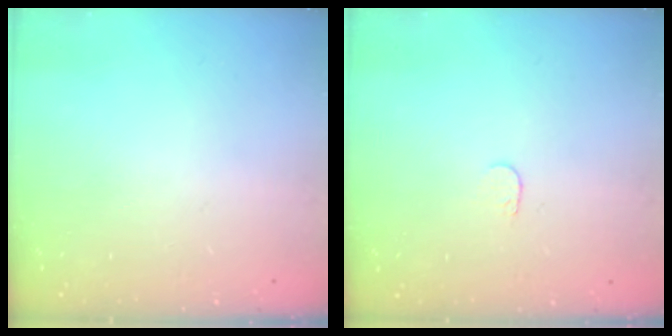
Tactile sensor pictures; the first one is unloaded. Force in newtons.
{"total": 3.7, "press": 3.6, "slide": 0.3}